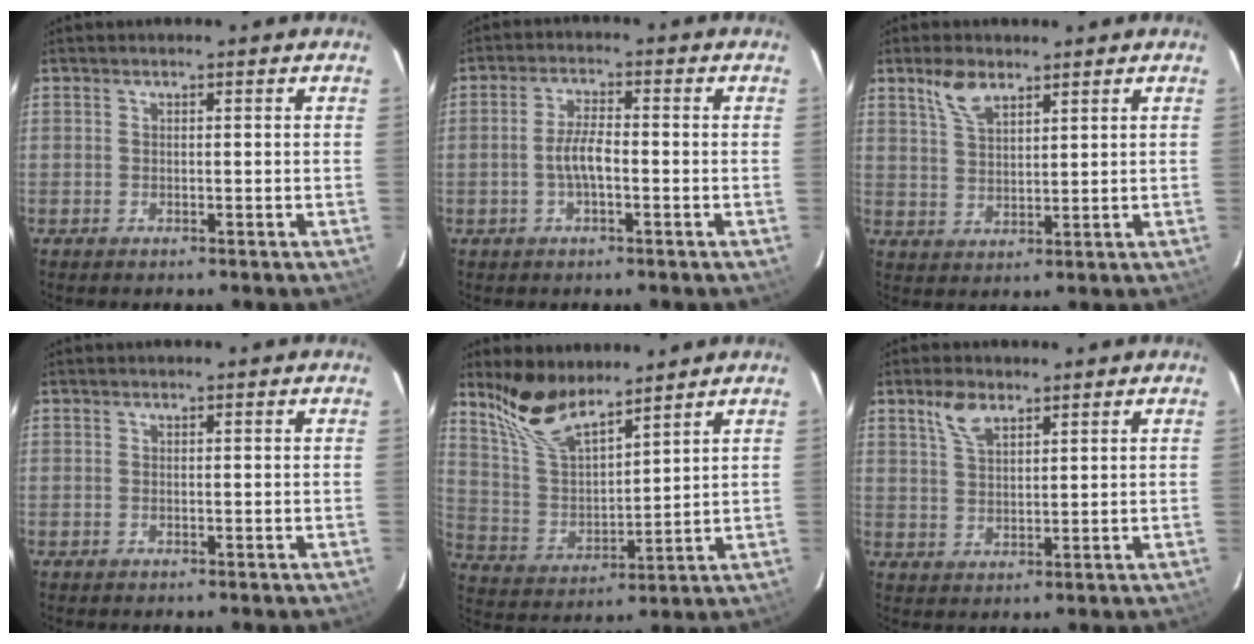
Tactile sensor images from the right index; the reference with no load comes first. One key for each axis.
{"total": 4.6, "fx": -1.2, "fy": 1.3, "fz": 4.2, "tx": -0.086, "ty": 0.005, "tz": -0.022}
{"total": 5.8, "fx": 3.9, "fy": 2.6, "fz": 3.4, "tx": -0.064, "ty": 0.008, "tz": 0.080}
{"total": 0.0}
{"total": 12.0, "fx": 9.7, "fy": 3.8, "fz": 6.0, "tx": -0.124, "ty": 0.009, "tz": 0.199}
{"total": 5.2, "fx": 3.3, "fy": 2.4, "fz": 3.1, "tx": -0.060, "ty": 0.010, "tz": 0.065}